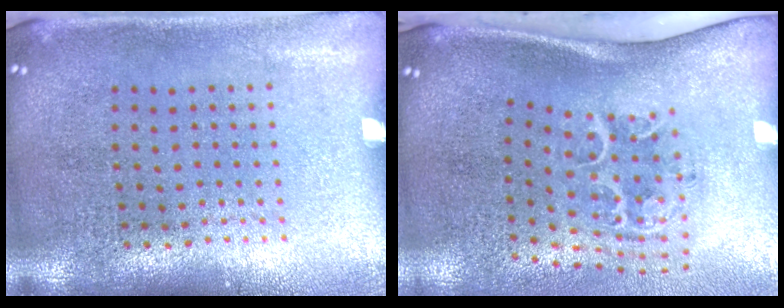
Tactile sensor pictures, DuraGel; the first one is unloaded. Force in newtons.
{"total": 2.0, "press": 1.4, "slide": 1.4}